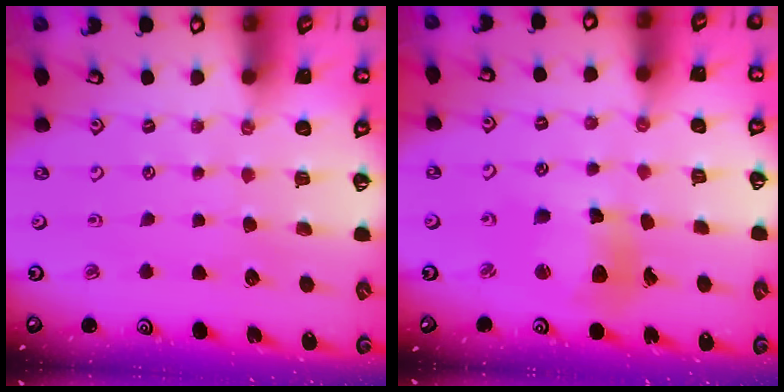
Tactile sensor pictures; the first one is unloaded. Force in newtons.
{"total": 10.6, "press": 10.4, "slide": 1.8}